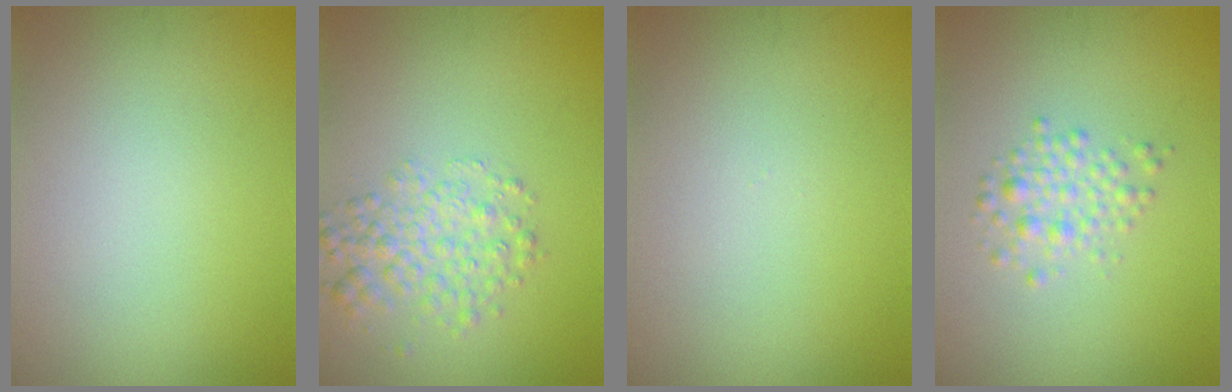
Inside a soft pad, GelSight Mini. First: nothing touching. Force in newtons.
{"total": 3.4, "press": 3.4, "slide": 0.1}
{"total": 0.0}
{"total": 2.2, "press": 2.2, "slide": 0.1}